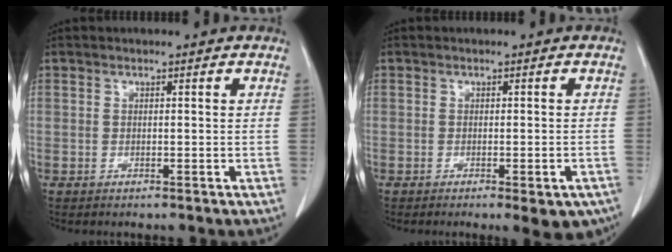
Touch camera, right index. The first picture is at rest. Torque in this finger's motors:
{"motor_torque": [0.53, -0.50, 0.26, 0.03]}